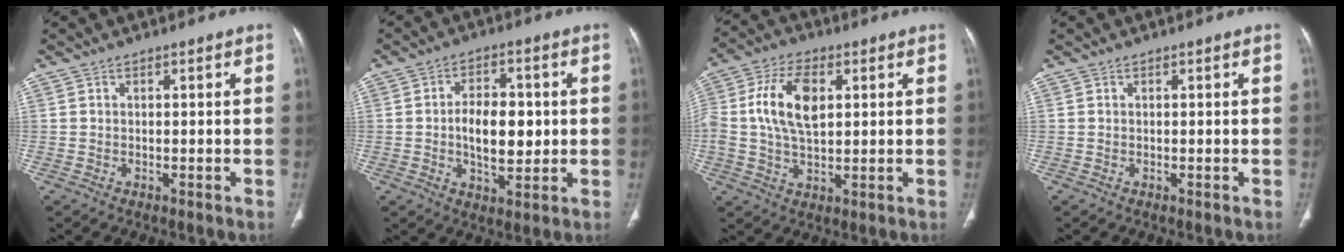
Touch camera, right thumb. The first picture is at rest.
{"total": 9.4, "force": [-0.1, 5.3, 7.8], "torque": [-0.099, 0.002, 0.000]}
{"total": 11.0, "force": [2.1, 6.2, 8.9], "torque": [-0.173, 0.009, 0.036]}
{"total": 0.0}